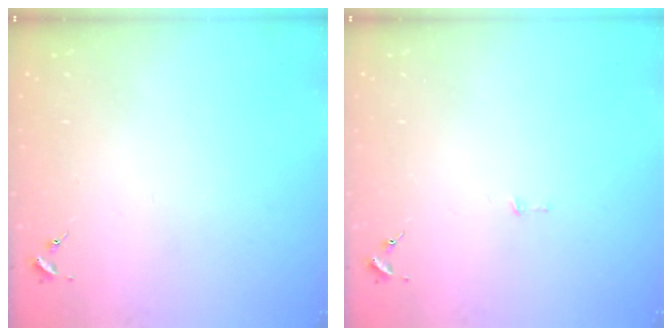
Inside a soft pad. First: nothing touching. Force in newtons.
{"total": 3.2, "press": 3.2, "slide": 0.2}